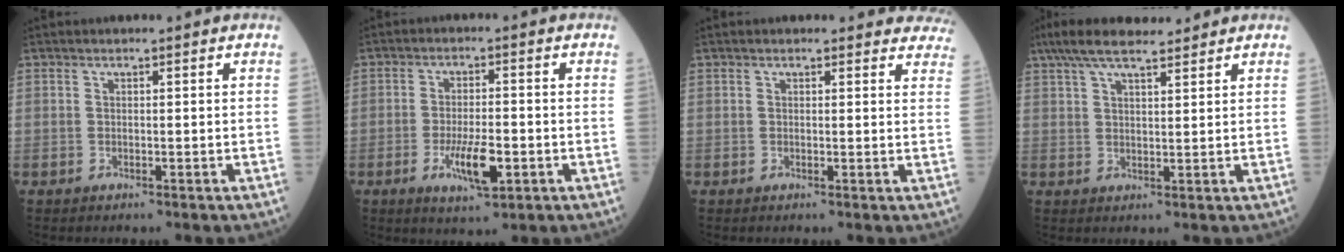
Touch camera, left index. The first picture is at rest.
{"total": 6.5, "force": [-2.3, 1.6, 5.8], "torque": [-0.110, -0.007, -0.036]}
{"total": 8.6, "force": [8.1, 2.4, 1.1], "torque": [0.031, -0.011, 0.054]}
{"total": 8.6, "force": [7.0, 1.7, 4.8], "torque": [-0.087, 0.031, 0.121]}